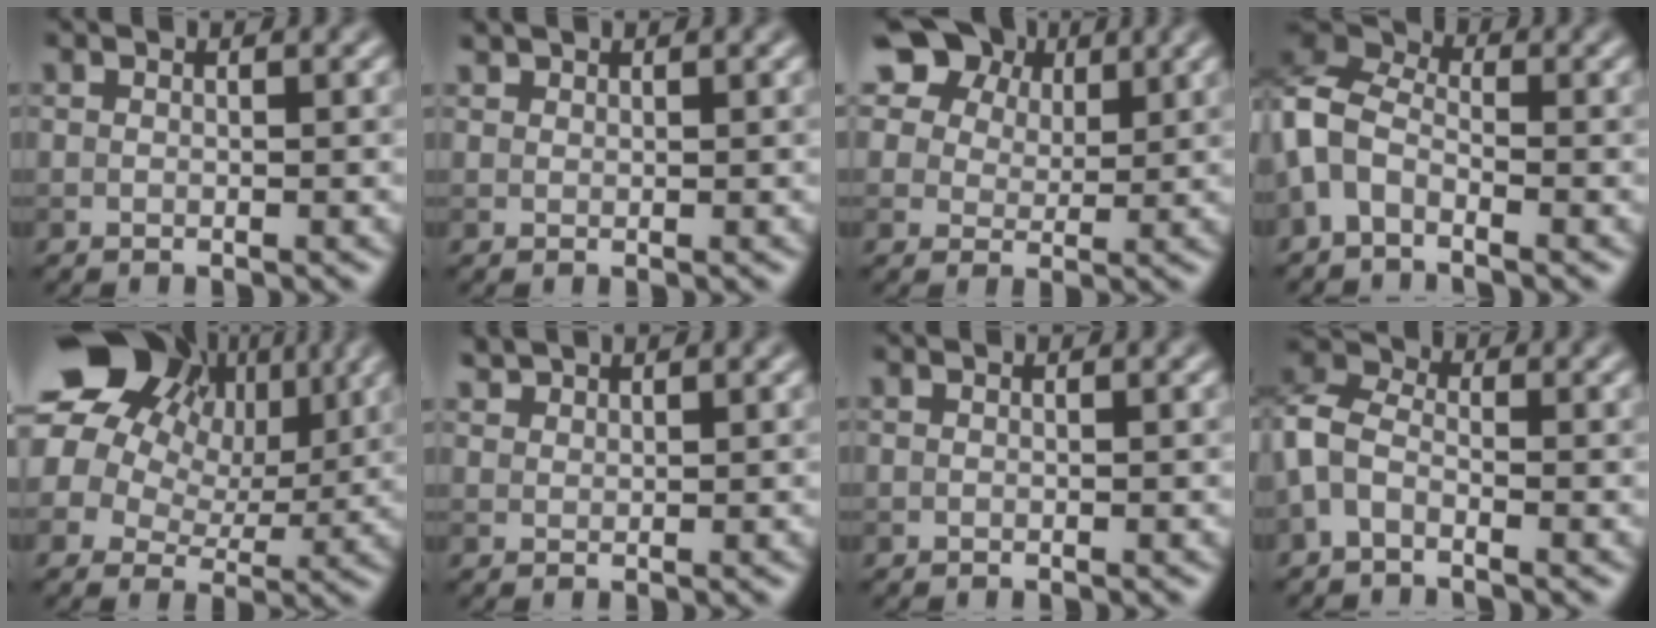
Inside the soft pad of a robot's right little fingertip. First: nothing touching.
{"total": 0.9, "force": [0.8, 0.3, 0.1], "torque": [-0.001, 0.001, 0.018]}
{"total": 11.6, "force": [7.5, 7.3, 5.0], "torque": [-0.108, 0.021, 0.128]}
{"total": 5.1, "force": [-2.3, 3.1, 3.3], "torque": [-0.077, 0.012, -0.065]}
{"total": 15.1, "force": [6.3, 11.0, 8.2], "torque": [-0.172, 0.041, 0.105]}
{"total": 1.5, "force": [1.4, 0.4, 0.2], "torque": [-0.004, 0.005, 0.032]}
{"total": 0.0}
{"total": 3.8, "force": [-1.4, 2.4, 2.6], "torque": [-0.061, 0.010, -0.044]}